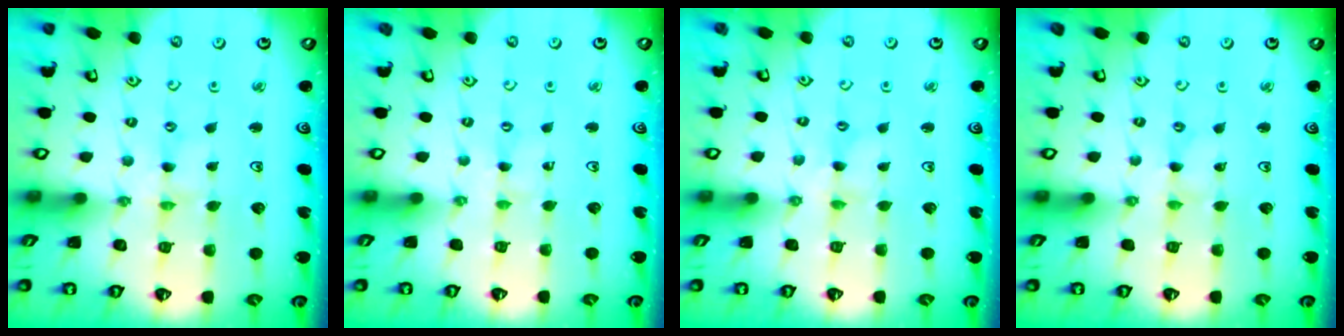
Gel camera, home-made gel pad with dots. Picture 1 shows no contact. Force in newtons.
{"total": 0.0}
{"total": 0.7, "press": 0.6, "slide": 0.2}
{"total": 0.0}